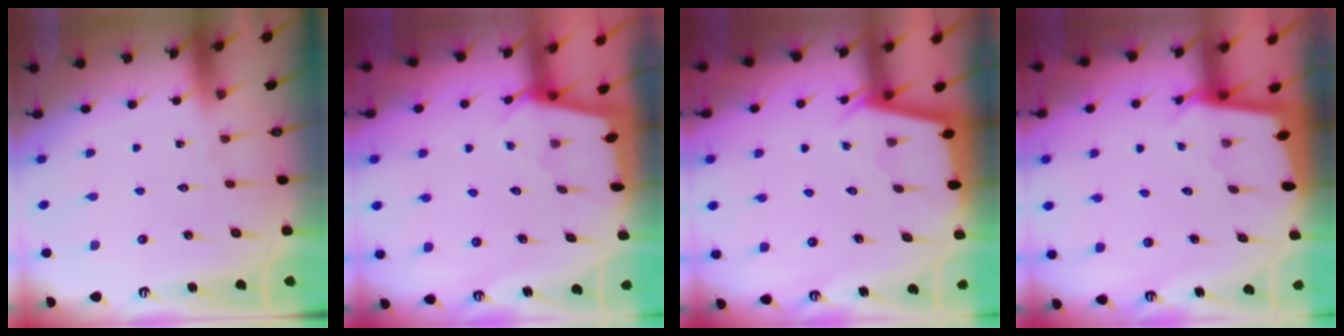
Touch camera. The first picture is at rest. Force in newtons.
{"total": 2.2, "press": 2.1, "slide": 0.3}
{"total": 2.4, "press": 2.4, "slide": 0.2}
{"total": 2.4, "press": 2.4, "slide": 0.1}